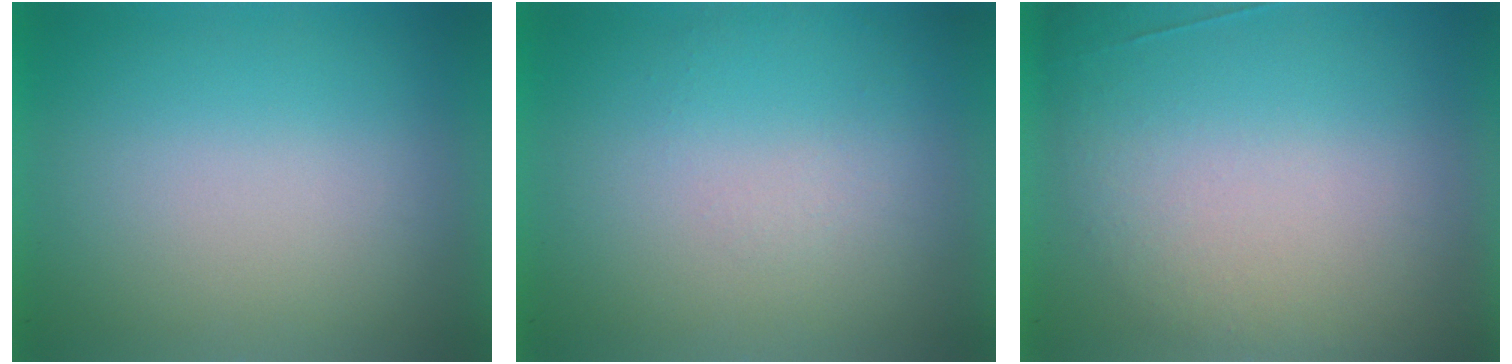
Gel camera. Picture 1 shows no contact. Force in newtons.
{"total": 1.1}
{"total": 2.6}